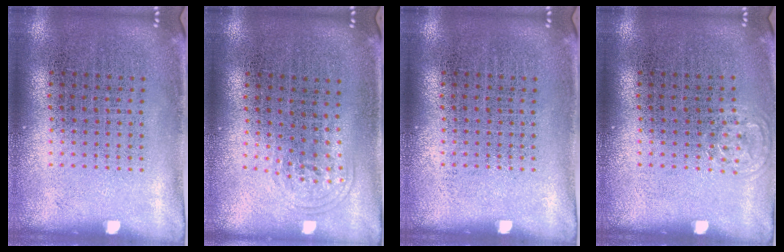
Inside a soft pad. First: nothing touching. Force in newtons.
{"total": 0.9, "press": 0.7, "slide": 0.6}
{"total": 0.0}
{"total": 0.6, "press": 0.6, "slide": 0.1}